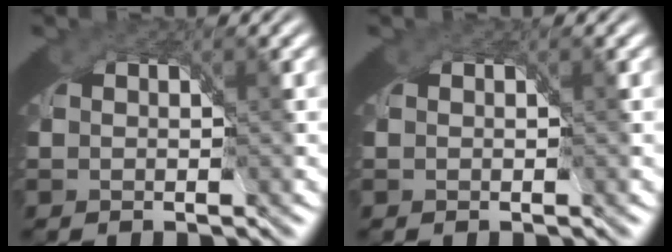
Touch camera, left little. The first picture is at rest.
{"total": 0.0}